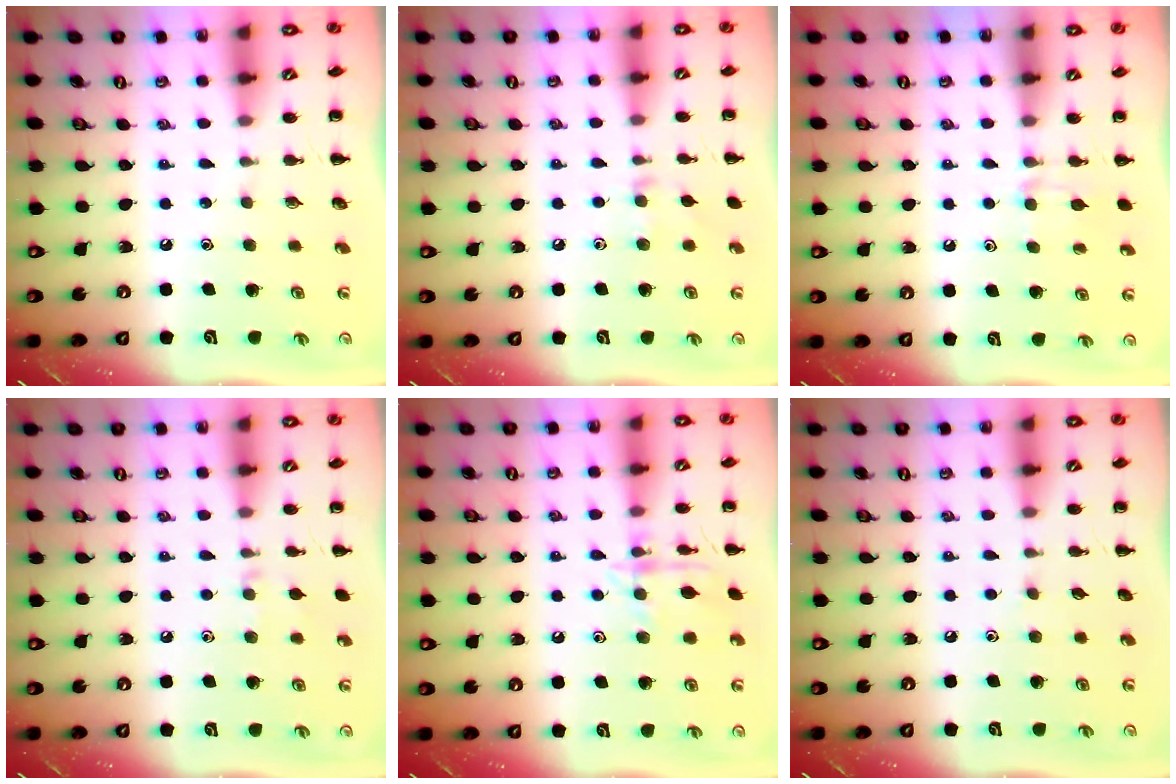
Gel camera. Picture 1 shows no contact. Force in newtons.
{"total": 5.6, "press": 5.3, "slide": 1.8}
{"total": 6.6, "press": 6.3, "slide": 1.9}
{"total": 5.7, "press": 5.5, "slide": 1.6}
{"total": 10.8, "press": 10.7, "slide": 1.2}
{"total": 2.9, "press": 2.7, "slide": 1.1}